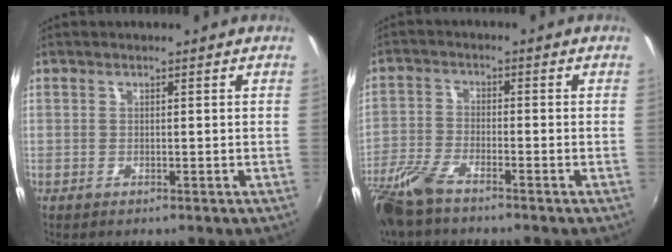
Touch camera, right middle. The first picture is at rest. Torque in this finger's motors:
{"motor_torque": [1.04, -1.10, 0.30, 0.12]}